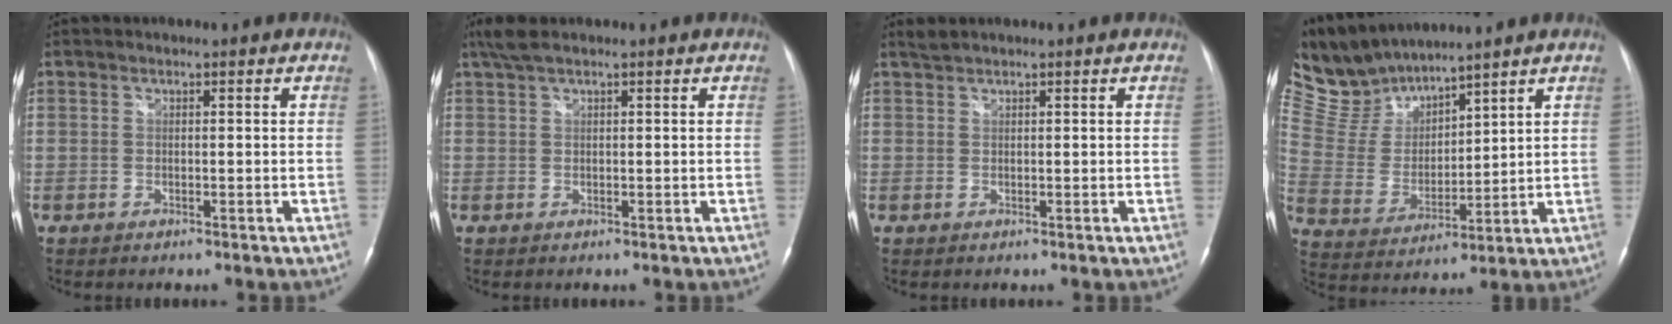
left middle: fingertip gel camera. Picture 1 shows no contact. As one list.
[{"total": 2.8, "force": [2.1, 0.2, 1.8], "torque": [-0.047, 0.019, 0.045]}, {"total": 1.0, "force": [1.0, -0.2, 0.2], "torque": [-0.010, 0.009, 0.026]}, {"total": 9.5, "force": [9.2, 1.6, 1.2], "torque": [-0.049, 0.011, 0.206]}]